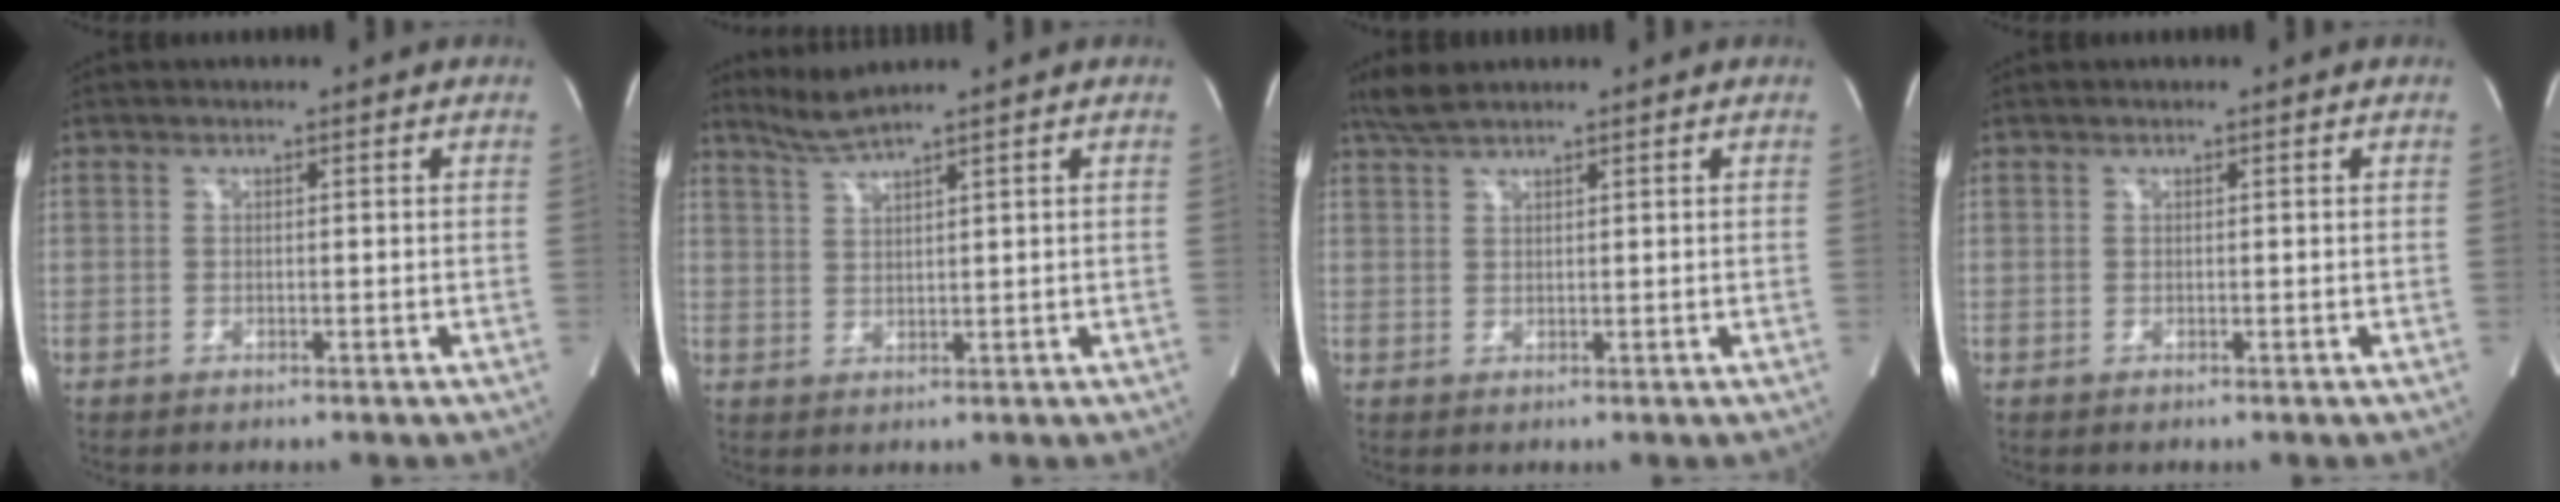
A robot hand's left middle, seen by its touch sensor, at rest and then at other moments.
{"total": 3.4, "force": [2.9, -1.4, 0.9], "torque": [-0.028, -0.005, 0.069]}
{"total": 3.0, "force": [2.6, 0.2, 1.4], "torque": [-0.038, 0.013, 0.058]}
{"total": 0.0}